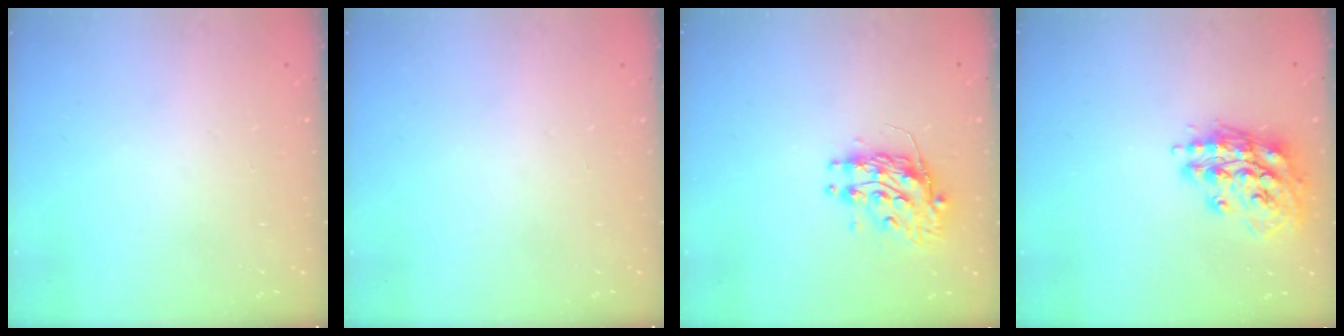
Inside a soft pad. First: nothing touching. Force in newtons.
{"total": 0.0}
{"total": 10.0, "press": 9.9, "slide": 0.8}
{"total": 14.9, "press": 14.9, "slide": 1.6}